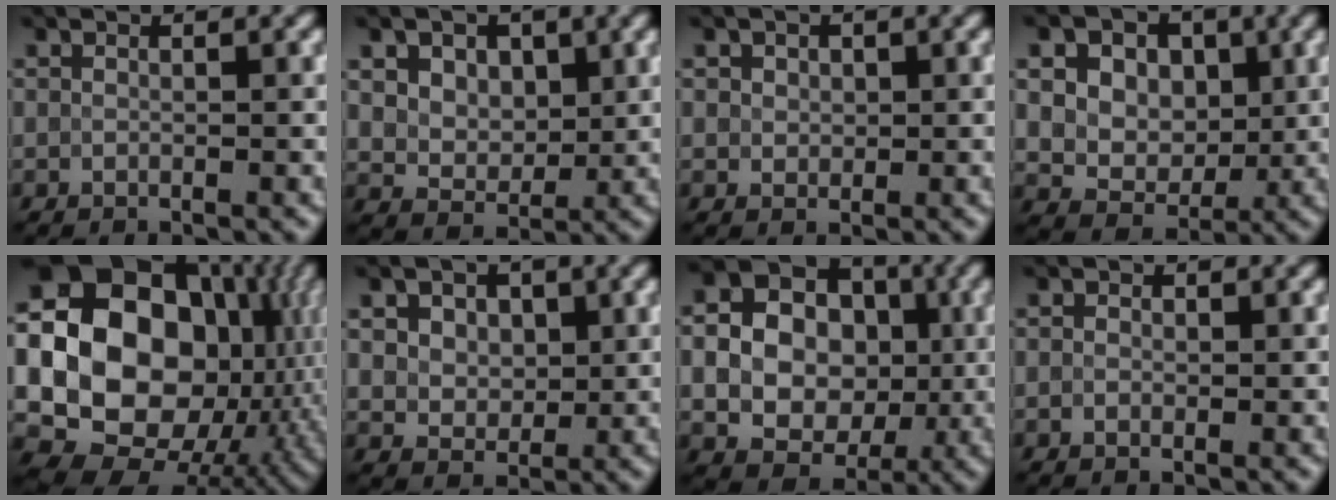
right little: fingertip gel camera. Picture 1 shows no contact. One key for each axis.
{"total": 6.6, "fx": 3.0, "fy": 4.6, "fz": 3.6, "tx": -0.066, "ty": 0.016, "tz": 0.048}
{"total": 1.4, "fx": 0.5, "fy": 1.2, "fz": 0.5, "tx": 0.005, "ty": 0.002, "tz": 0.004}
{"total": 11.2, "fx": 4.1, "fy": 8.8, "fz": 5.7, "tx": -0.103, "ty": 0.032, "tz": 0.064}
{"total": 20.0, "fx": 1.2, "fy": 15.7, "fz": 12.3, "tx": -0.230, "ty": -0.009, "tz": 0.032}
{"total": 5.6, "fx": 2.2, "fy": 4.1, "fz": 3.0, "tx": -0.058, "ty": 0.020, "tz": 0.029}
{"total": 12.5, "fx": 0.3, "fy": 10.8, "fz": 6.4, "tx": -0.117, "ty": 0.009, "tz": 0.002}
{"total": 0.5, "fx": 0.0, "fy": 0.4, "fz": 0.2, "tx": -0.002, "ty": -0.001, "tz": -0.003}